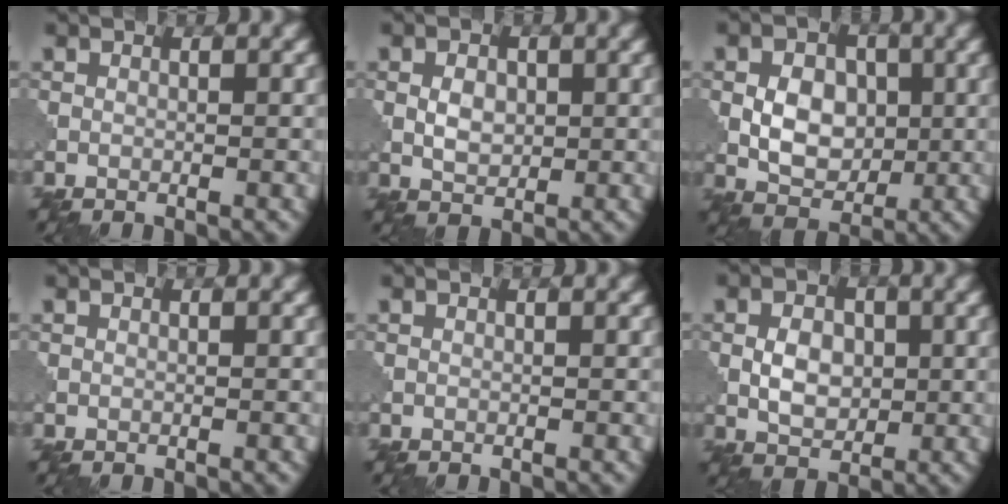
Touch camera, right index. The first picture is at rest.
{"total": 2.4, "force": [0.2, 1.7, 1.7], "torque": [-0.031, 0.002, 0.002]}
{"total": 5.0, "force": [0.0, 3.6, 3.5], "torque": [-0.053, -0.001, 0.000]}
{"total": 0.0}
{"total": 0.0}
{"total": 3.5, "force": [0.0, 2.4, 2.5], "torque": [-0.047, 0.001, -0.003]}